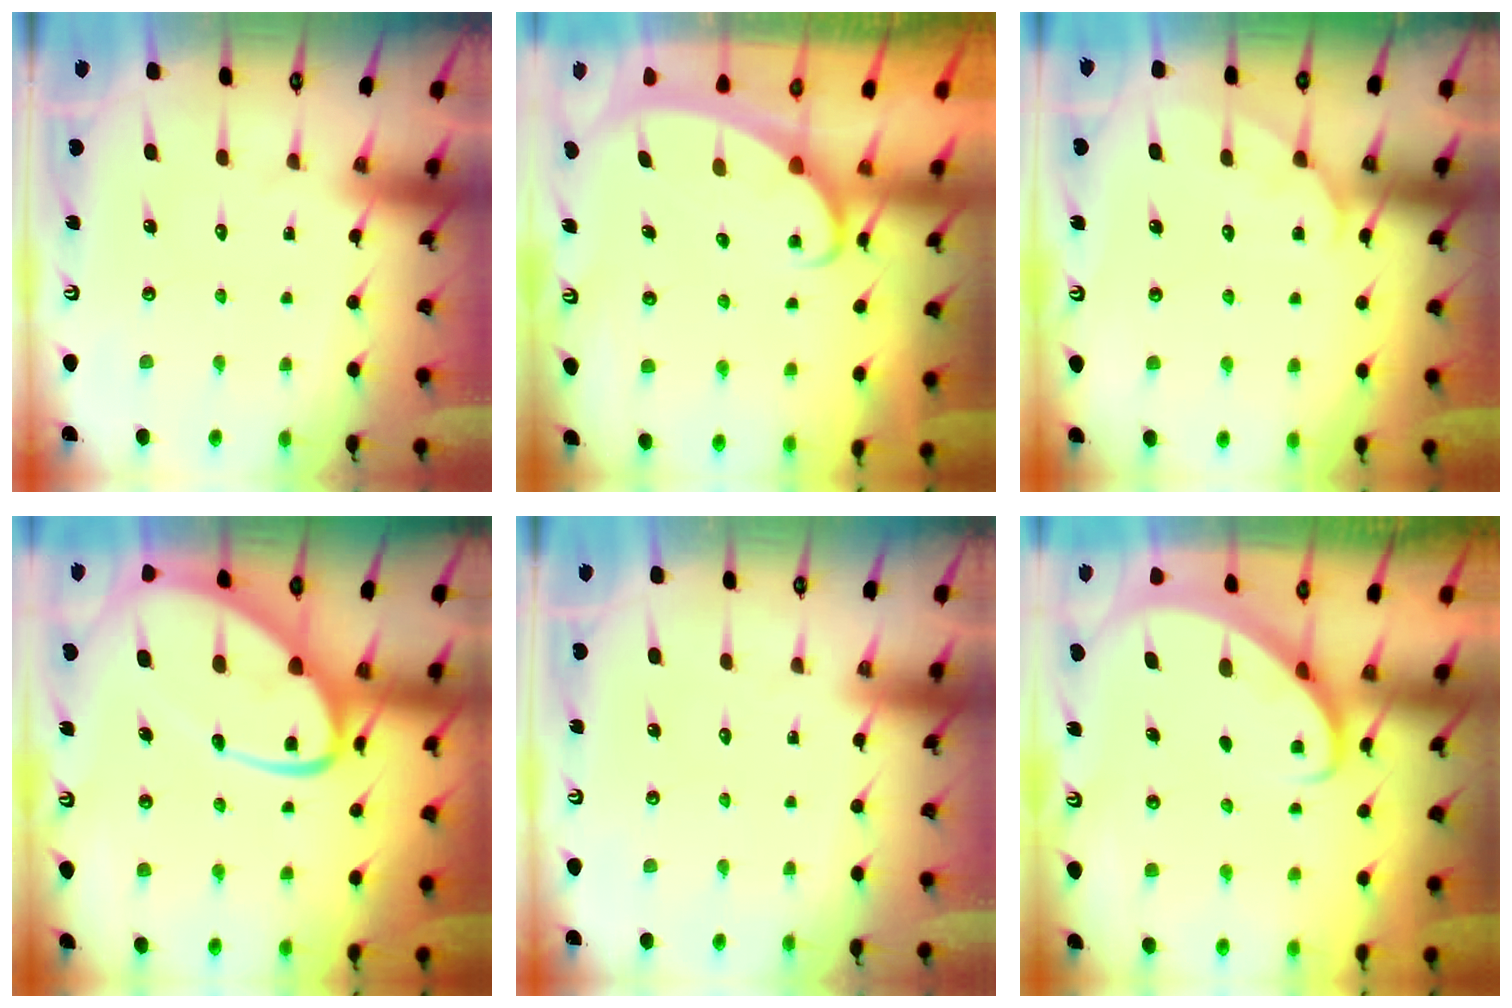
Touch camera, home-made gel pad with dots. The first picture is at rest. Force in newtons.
{"total": 2.3, "press": 2.2, "slide": 0.3}
{"total": 4.2, "press": 4.2, "slide": 0.3}
{"total": 15.0, "press": 14.9, "slide": 1.3}
{"total": 0.0}
{"total": 2.7, "press": 2.7, "slide": 0.2}